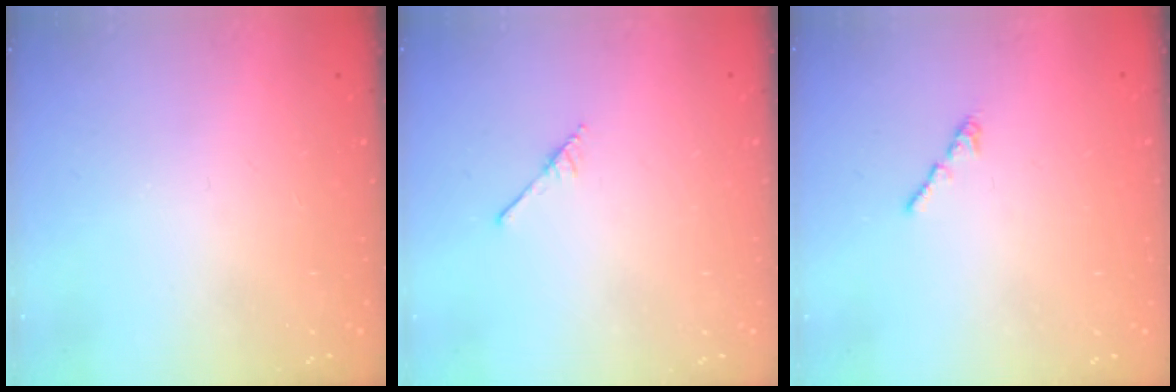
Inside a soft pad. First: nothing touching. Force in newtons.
{"total": 2.5, "press": 2.4, "slide": 0.3}
{"total": 0.7, "press": 0.6, "slide": 0.4}